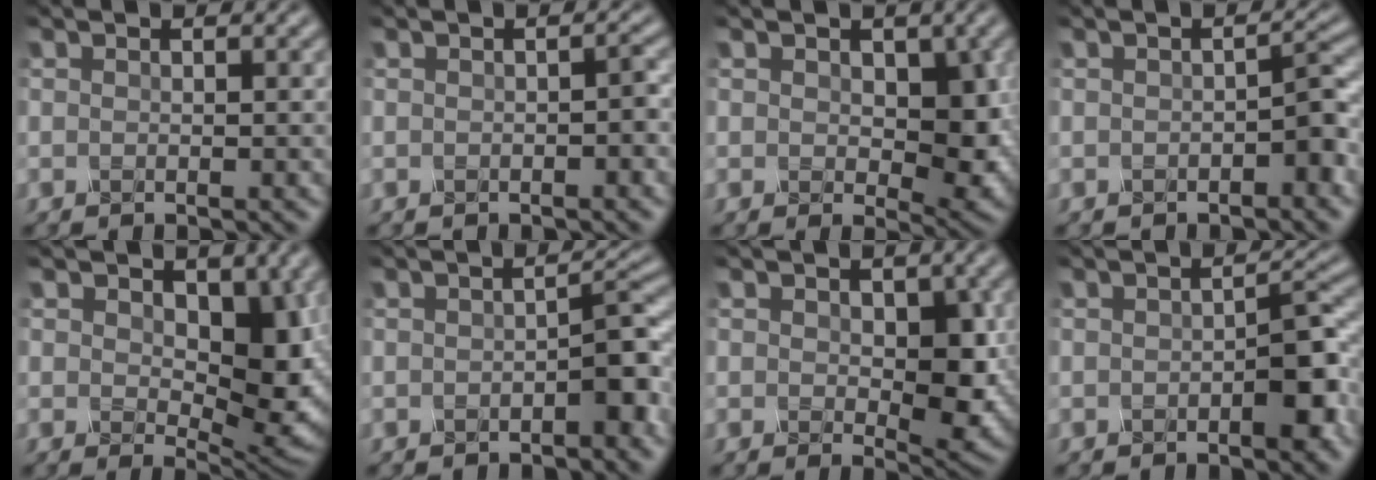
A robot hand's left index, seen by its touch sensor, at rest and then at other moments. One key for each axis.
{"total": 1.3, "fx": -0.8, "fy": 0.0, "fz": 1.0, "tx": -0.010, "ty": 0.010, "tz": -0.005}
{"total": 4.9, "fx": 0.0, "fy": 2.8, "fz": 4.0, "tx": -0.067, "ty": -0.006, "tz": 0.008}
{"total": 1.8, "fx": -1.1, "fy": 0.0, "fz": 1.4, "tx": -0.035, "ty": 0.006, "tz": -0.012}
{"total": 7.1, "fx": 0.7, "fy": 4.1, "fz": 5.8, "tx": -0.098, "ty": -0.012, "tz": 0.023}
{"total": 2.5, "fx": -1.4, "fy": 0.2, "fz": 2.1, "tx": -0.042, "ty": 0.006, "tz": -0.017}
{"total": 4.2, "fx": -0.1, "fy": 2.2, "fz": 3.6, "tx": -0.064, "ty": -0.007, "tz": 0.008}
{"total": 3.2, "fx": -1.5, "fy": 0.5, "fz": 2.8, "tx": -0.056, "ty": 0.003, "tz": -0.019}